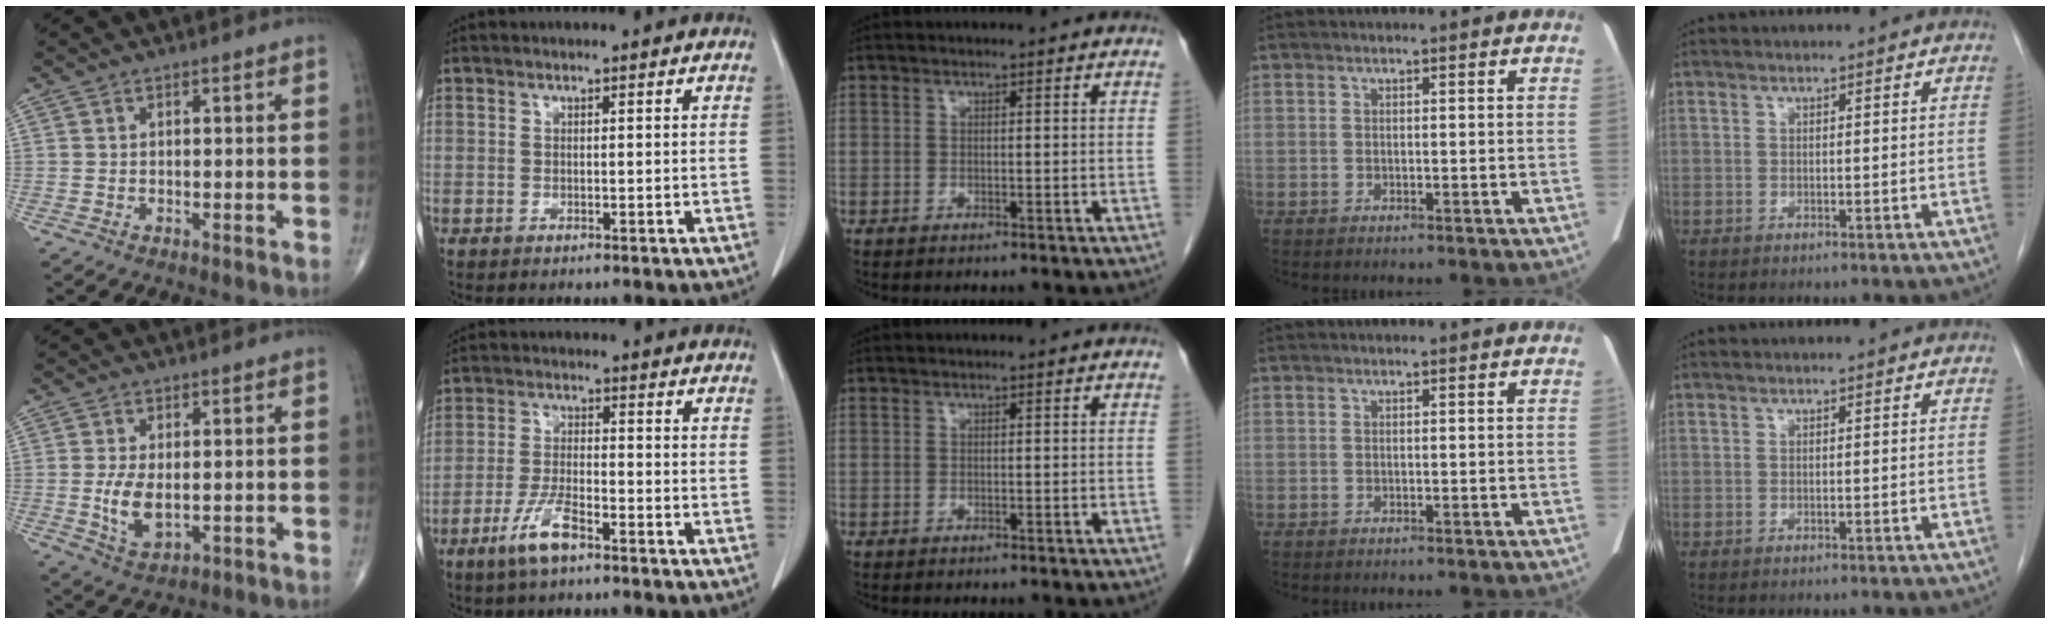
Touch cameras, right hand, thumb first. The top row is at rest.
{"thumb": {"total": 6.1, "force": [-0.4, 3.2, 5.1], "torque": [-0.101, -0.015, 0.001]}, "index": {"total": 6.1, "force": [-4.0, 1.3, 4.5], "torque": [-0.094, -0.004, -0.075]}}